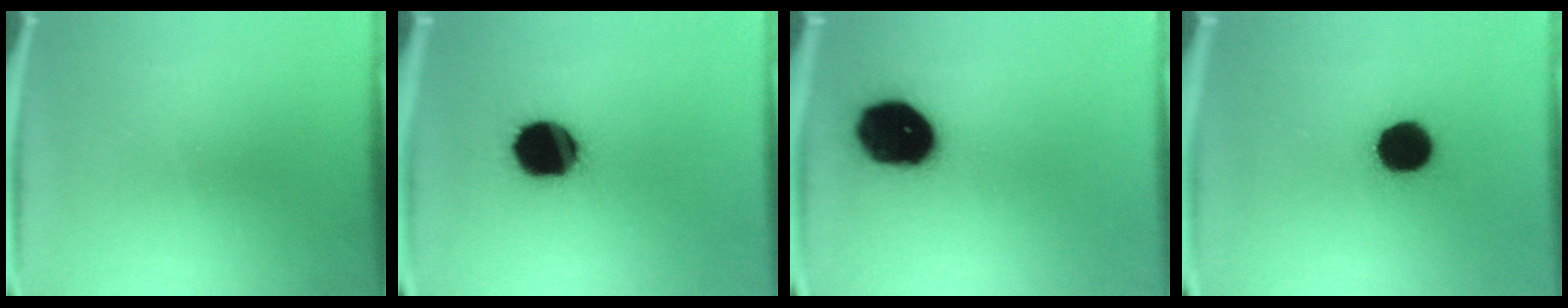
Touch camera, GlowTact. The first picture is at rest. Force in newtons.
{"total": 17.1}
{"total": 18.8}
{"total": 12.4}